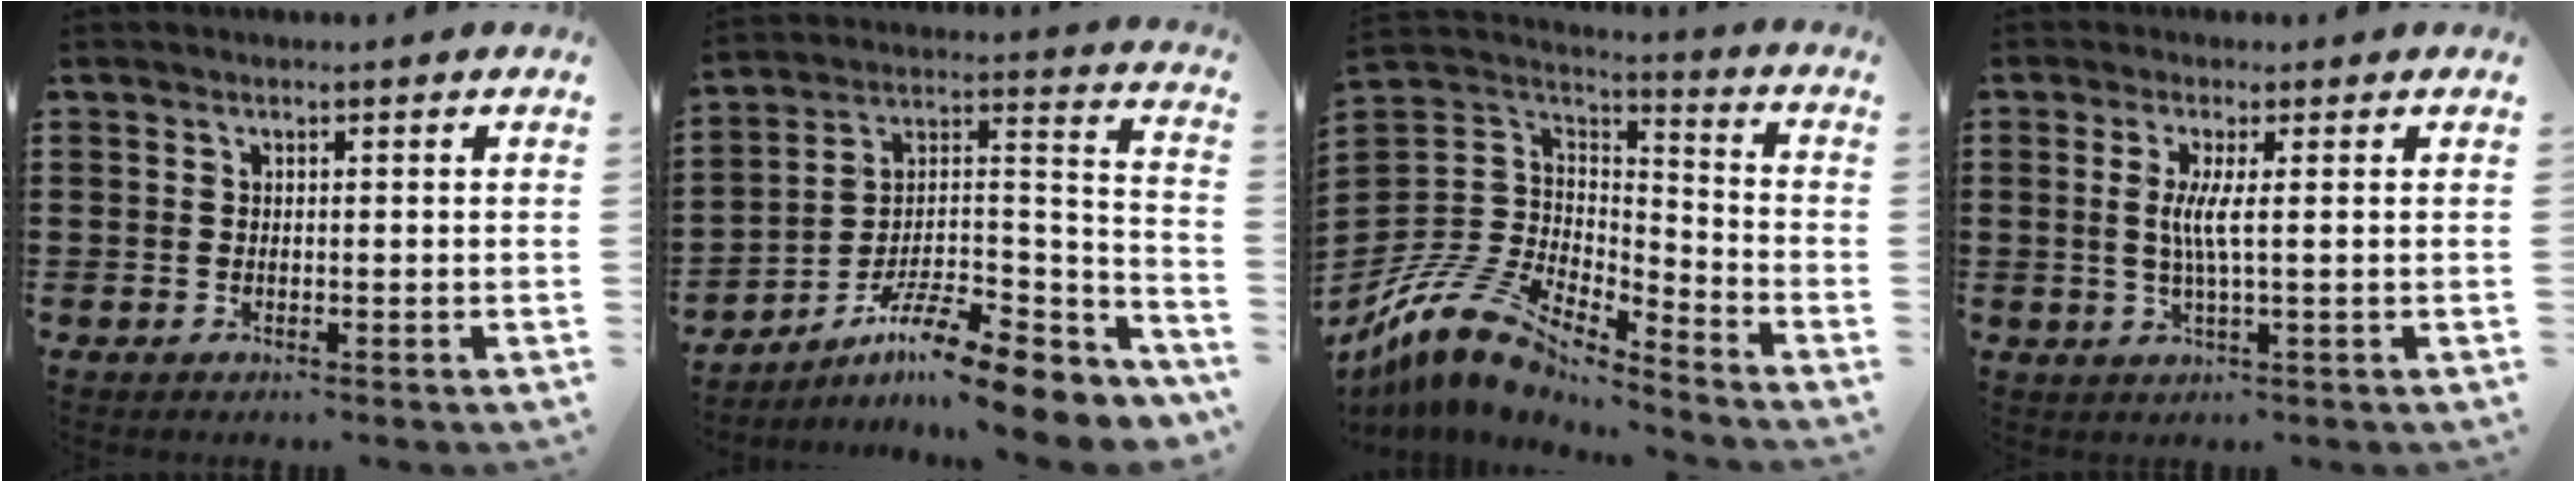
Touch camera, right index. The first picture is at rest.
{"total": 11.3, "force": [-8.6, 1.6, 7.1], "torque": [-0.116, 0.013, -0.163]}
{"total": 10.5, "force": [-8.4, 4.2, 4.8], "torque": [-0.132, 0.009, -0.175]}
{"total": 4.0, "force": [0.3, -0.2, 4.0], "torque": [-0.084, -0.010, 0.001]}